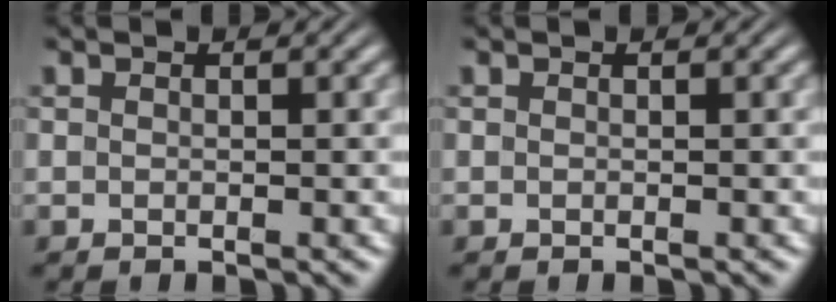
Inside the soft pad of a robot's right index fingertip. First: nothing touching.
{"total": 0.0}